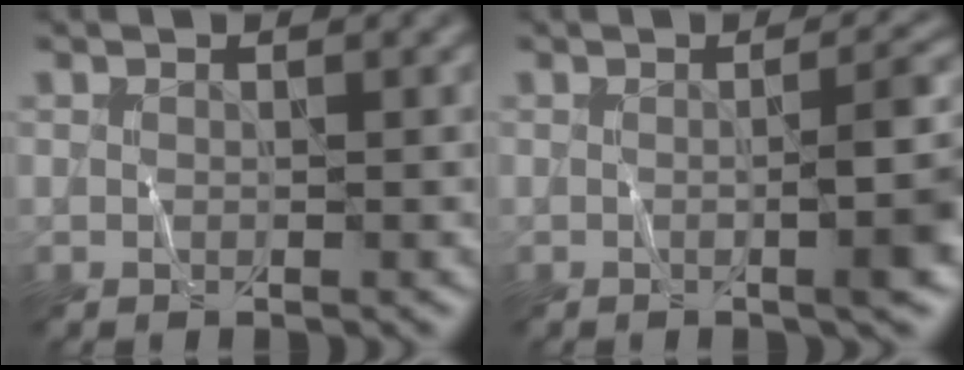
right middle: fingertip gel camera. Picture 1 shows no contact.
{"total": 5.3, "force": [-0.4, 1.1, 5.2], "torque": [-0.060, 0.007, -0.008]}